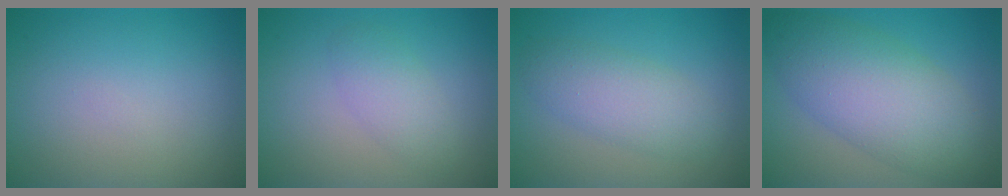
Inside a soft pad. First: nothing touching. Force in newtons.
{"total": 2.4, "press": 2.4, "slide": 0.1}
{"total": 3.8, "press": 3.8, "slide": 0.1}
{"total": 8.1, "press": 8.1, "slide": 0.2}